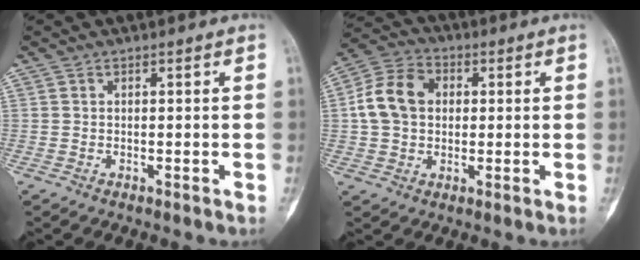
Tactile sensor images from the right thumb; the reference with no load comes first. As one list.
[{"total": 10.4, "force": [1.1, 8.0, 6.5], "torque": [-0.111, 0.023, 0.013]}]